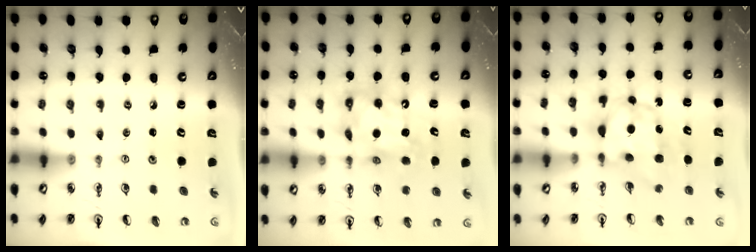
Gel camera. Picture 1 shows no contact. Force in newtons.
{"total": 10.6, "press": 10.6, "slide": 1.0}
{"total": 6.8, "press": 6.7, "slide": 0.7}